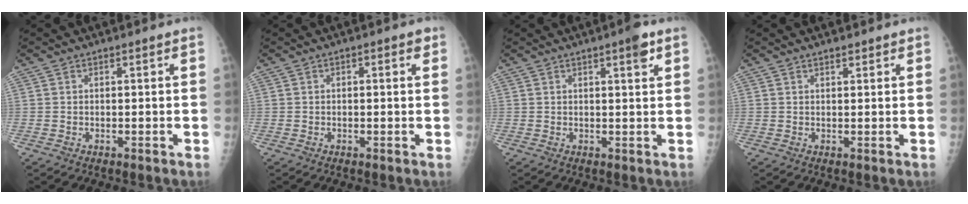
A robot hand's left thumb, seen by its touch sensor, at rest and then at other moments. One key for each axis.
{"total": 1.7, "fx": 0.5, "fy": 0.7, "fz": 1.4, "tx": -0.012, "ty": 0.003, "tz": 0.002}
{"total": 3.2, "fx": 1.8, "fy": 0.6, "fz": 2.6, "tx": -0.032, "ty": -0.007, "tz": 0.022}
{"total": 1.1, "fx": 0.9, "fy": 0.5, "fz": 0.4, "tx": -0.002, "ty": -0.006, "tz": 0.012}